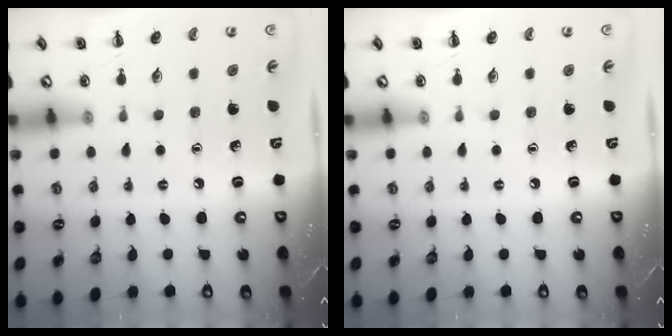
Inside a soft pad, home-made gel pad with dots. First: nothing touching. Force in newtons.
{"total": 0.0}